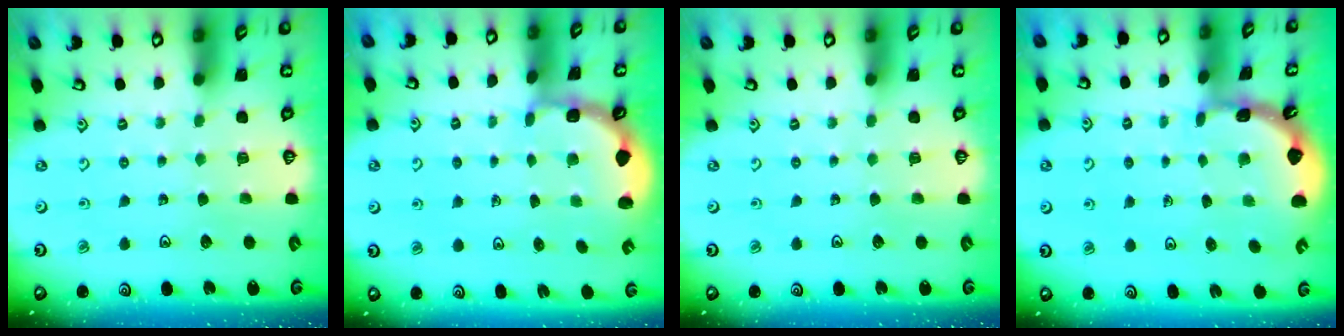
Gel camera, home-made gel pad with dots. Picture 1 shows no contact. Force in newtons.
{"total": 2.0, "press": 1.6, "slide": 1.1}
{"total": 0.0}
{"total": 1.7, "press": 1.7, "slide": 0.1}